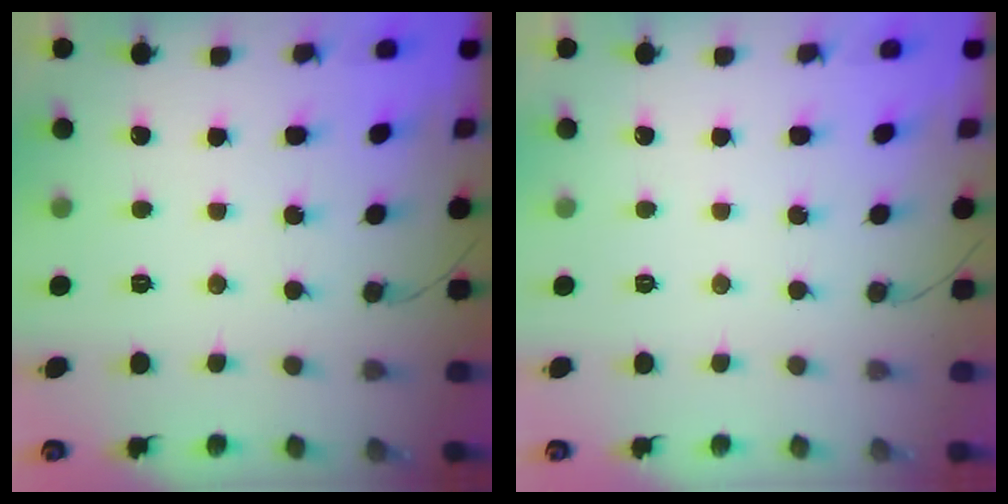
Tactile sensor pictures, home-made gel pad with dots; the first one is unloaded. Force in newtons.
{"total": 0.0}